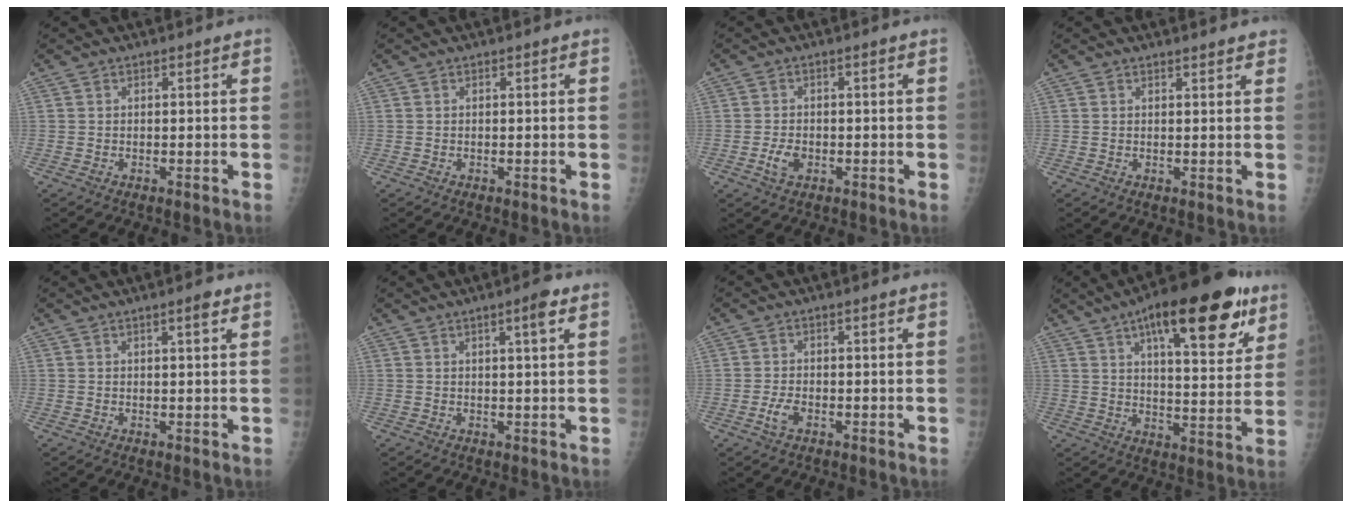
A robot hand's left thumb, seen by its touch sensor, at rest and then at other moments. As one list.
[{"total": 0.0}, {"total": 2.9, "force": [-1.0, 1.8, 2.1], "torque": [-0.040, 0.007, -0.016]}, {"total": 2.2, "force": [2.0, 0.5, 0.7], "torque": [-0.001, -0.006, 0.020]}, {"total": 2.0, "force": [1.1, 0.2, 1.7], "torque": [-0.026, -0.004, 0.016]}, {"total": 3.4, "force": [1.7, 0.3, 3.0], "torque": [-0.045, -0.007, 0.025]}, {"total": 2.5, "force": [-1.0, 1.2, 1.9], "torque": [-0.044, 0.008, -0.020]}, {"total": 22.6, "force": [12.2, 7.7, 17.4], "torque": [-0.225, -0.030, 0.178]}]